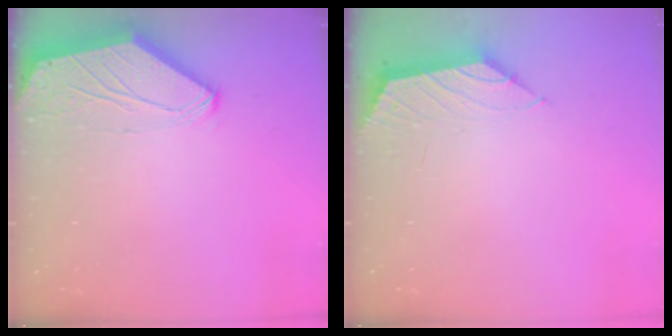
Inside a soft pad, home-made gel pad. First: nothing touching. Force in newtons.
{"total": 0.7, "press": 0.5, "slide": 0.5}